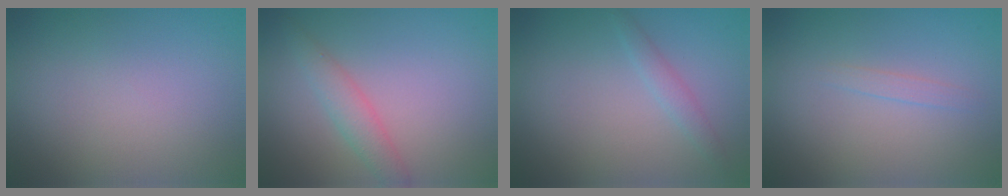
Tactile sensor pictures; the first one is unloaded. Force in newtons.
{"total": 2.3, "press": 2.3, "slide": 0.1}
{"total": 1.3, "press": 1.3, "slide": 0.1}
{"total": 0.8, "press": 0.8, "slide": 0.1}